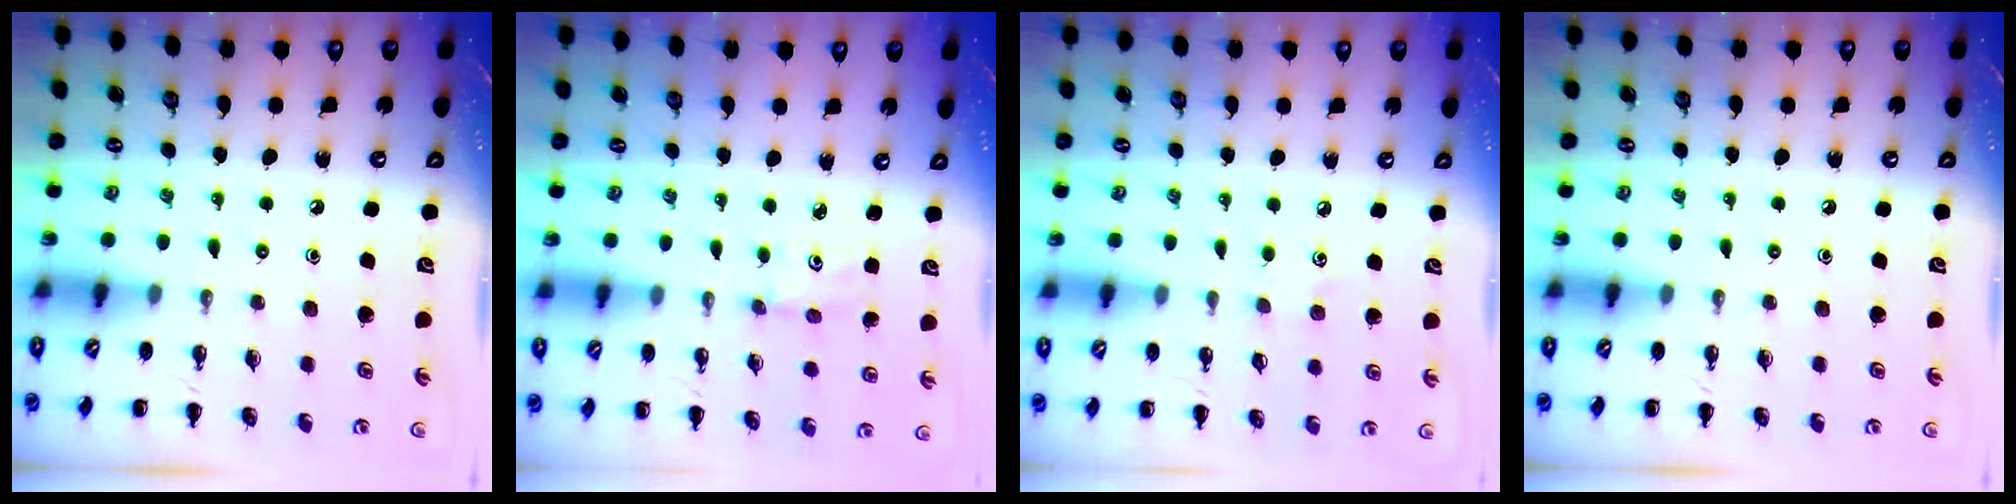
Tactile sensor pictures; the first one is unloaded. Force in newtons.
{"total": 1.2, "press": 1.2, "slide": 0.3}
{"total": 3.5, "press": 3.4, "slide": 0.8}
{"total": 0.0}